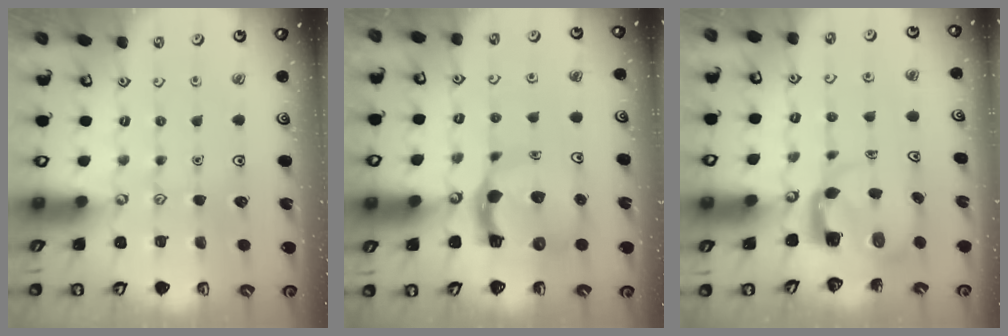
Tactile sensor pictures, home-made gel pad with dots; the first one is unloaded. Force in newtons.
{"total": 8.7, "press": 8.6, "slide": 1.2}
{"total": 4.0, "press": 4.0, "slide": 0.4}